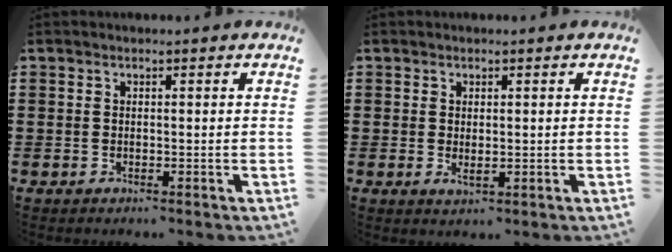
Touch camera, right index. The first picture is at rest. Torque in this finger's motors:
{"motor_torque": [0.76, 1.37, 0.02, 0.02]}